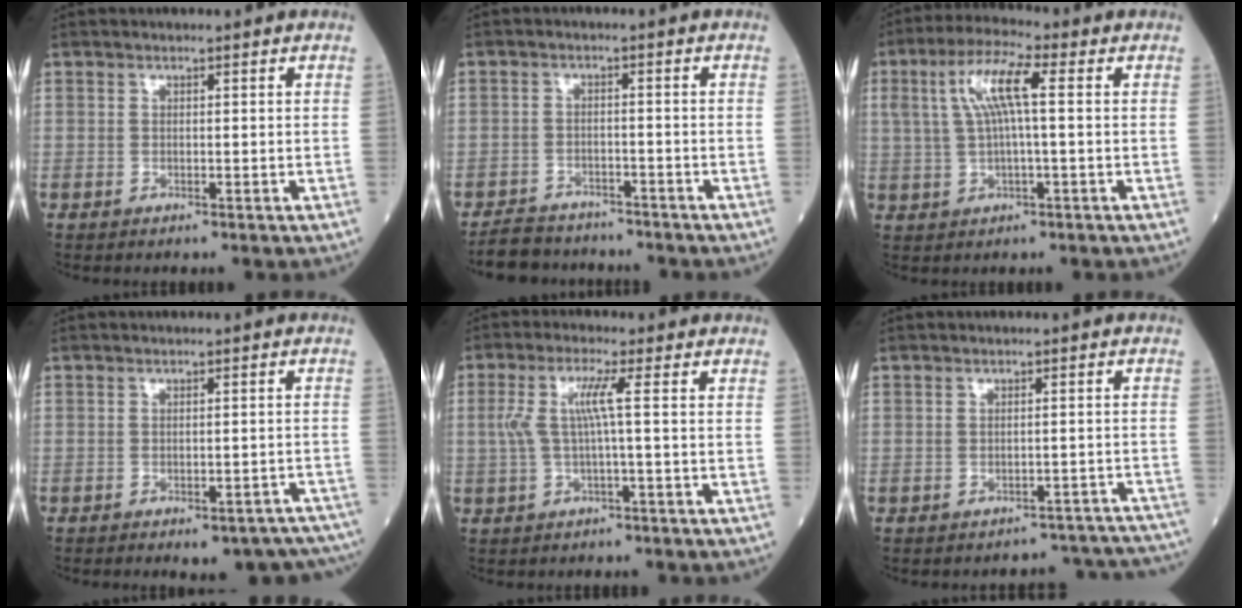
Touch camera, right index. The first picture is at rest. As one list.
[{"total": 7.0, "force": [-6.4, 2.4, 1.2], "torque": [-0.018, -0.002, -0.099]}, {"total": 8.2, "force": [1.8, 1.2, 7.9], "torque": [-0.164, 0.023, 0.036]}, {"total": 11.7, "force": [-10.1, 3.5, 4.8], "torque": [-0.024, 0.023, -0.103]}, {"total": 4.7, "force": [0.3, -0.3, 4.7], "torque": [-0.109, 0.017, 0.011]}, {"total": 11.3, "force": [-11.0, 2.3, 0.1], "torque": [0.023, 0.031, -0.112]}]